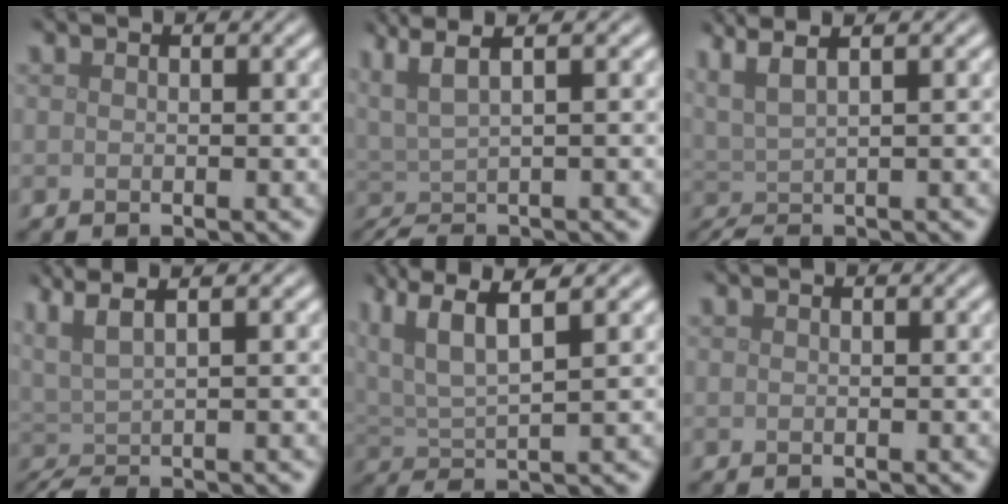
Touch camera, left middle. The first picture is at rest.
{"total": 4.9, "force": [1.5, 1.3, 4.5], "torque": [-0.074, 0.009, 0.020]}
{"total": 4.7, "force": [1.9, 1.4, 4.0], "torque": [-0.063, 0.012, 0.031]}
{"total": 5.1, "force": [1.3, 1.4, 4.7], "torque": [-0.071, 0.008, 0.021]}
{"total": 6.8, "force": [3.9, 1.7, 5.3], "torque": [-0.109, 0.015, 0.075]}
{"total": 0.0}